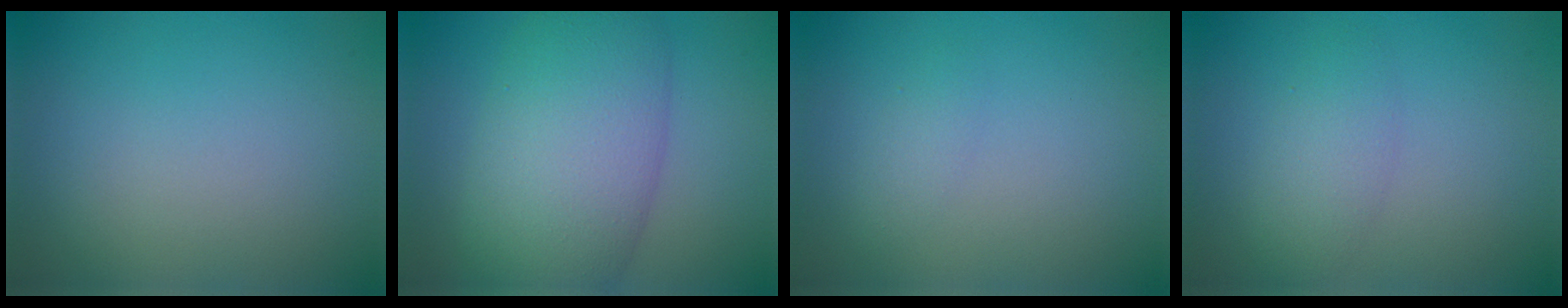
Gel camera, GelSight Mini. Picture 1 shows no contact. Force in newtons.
{"total": 9.5, "press": 9.5, "slide": 0.3}
{"total": 1.0, "press": 1.0, "slide": 0.1}
{"total": 2.4, "press": 2.4, "slide": 0.1}